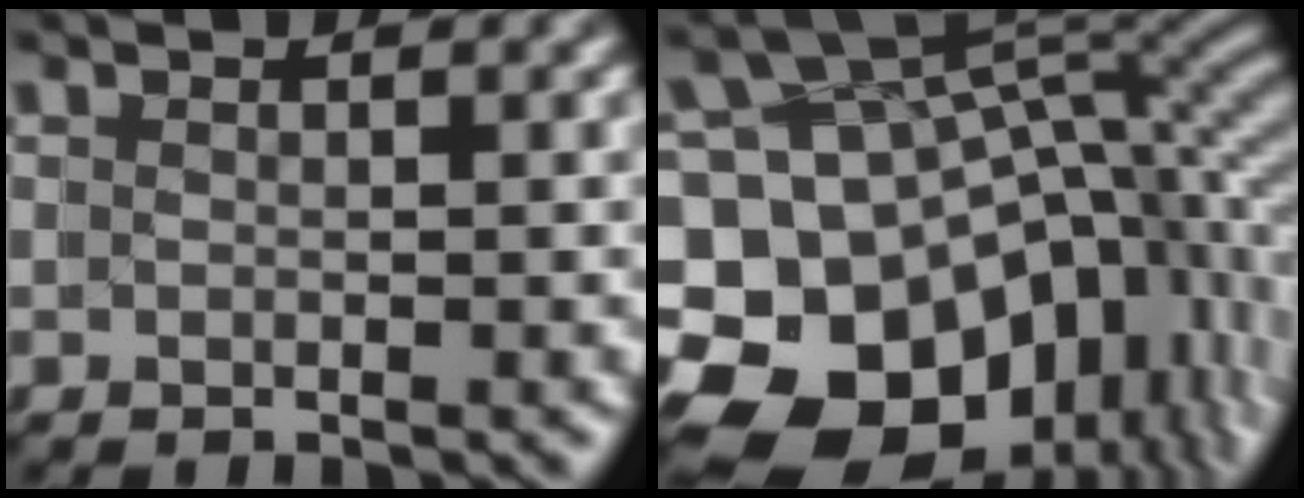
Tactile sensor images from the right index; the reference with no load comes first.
{"total": 21.8, "force": [-4.2, 17.2, 12.6], "torque": [-0.229, -0.068, -0.056]}